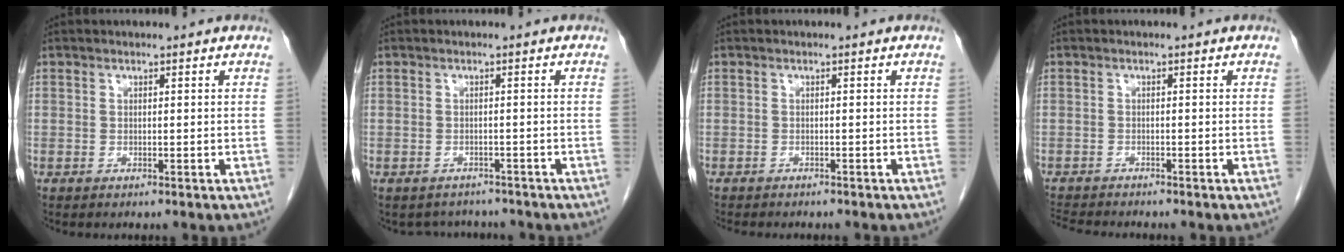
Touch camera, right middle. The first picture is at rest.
{"total": 3.9, "force": [-3.5, 1.7, 0.0], "torque": [0.000, 0.005, -0.045]}
{"total": 5.5, "force": [-4.8, 1.5, 2.3], "torque": [-0.030, -0.007, -0.061]}
{"total": 4.7, "force": [-4.5, 0.1, 1.4], "torque": [-0.023, -0.015, -0.075]}